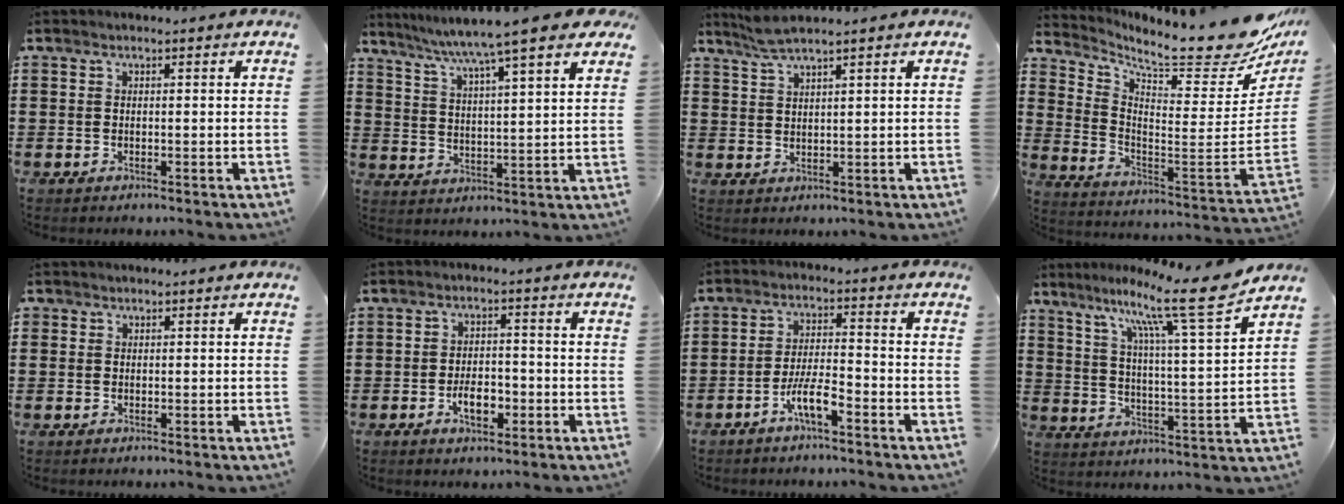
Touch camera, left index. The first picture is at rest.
{"total": 7.3, "force": [6.0, -0.3, 4.2], "torque": [-0.104, -0.029, 0.096]}
{"total": 3.6, "force": [2.8, 0.0, 2.3], "torque": [-0.051, -0.001, 0.051]}
{"total": 10.2, "force": [8.8, 0.2, 5.0], "torque": [-0.098, -0.096, 0.139]}
{"total": 0.6, "force": [0.1, 0.6, 0.1], "torque": [-0.003, 0.005, 0.002]}
{"total": 4.3, "force": [-1.7, 2.2, 3.3], "torque": [-0.051, 0.002, -0.032]}
{"total": 5.7, "force": [-3.4, 1.0, 4.4], "torque": [-0.100, -0.001, -0.069]}
{"total": 13.1, "force": [10.1, -0.1, 8.3], "torque": [-0.158, -0.059, 0.158]}